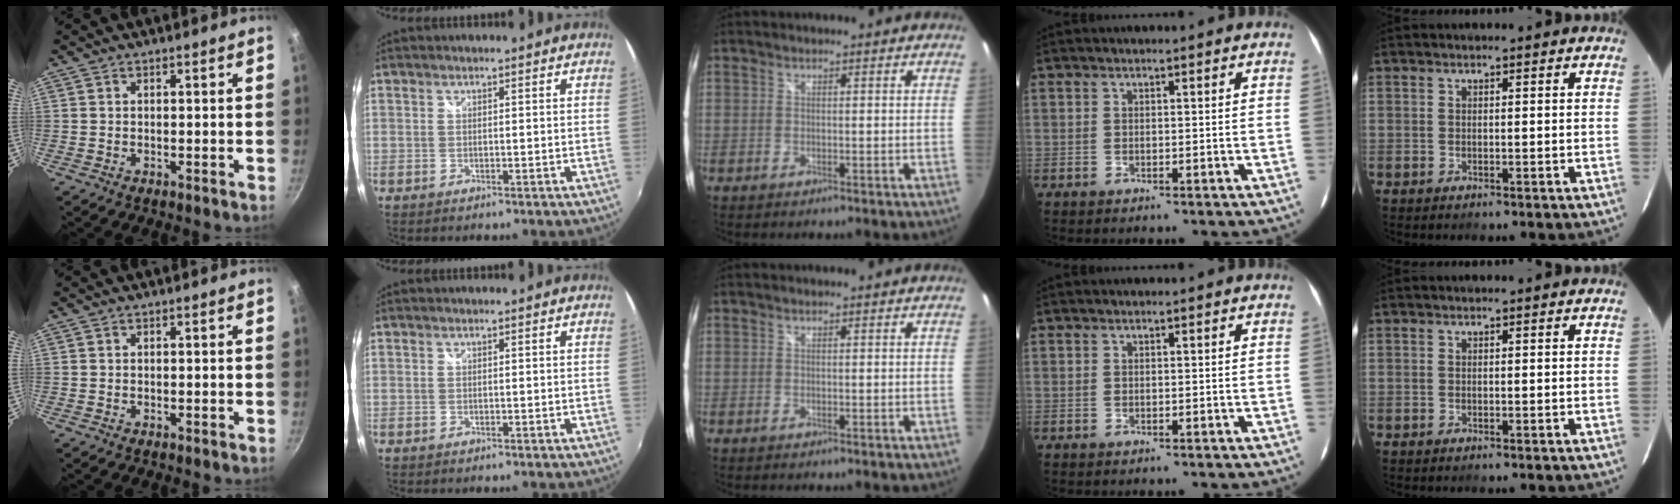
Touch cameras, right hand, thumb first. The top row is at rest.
{}